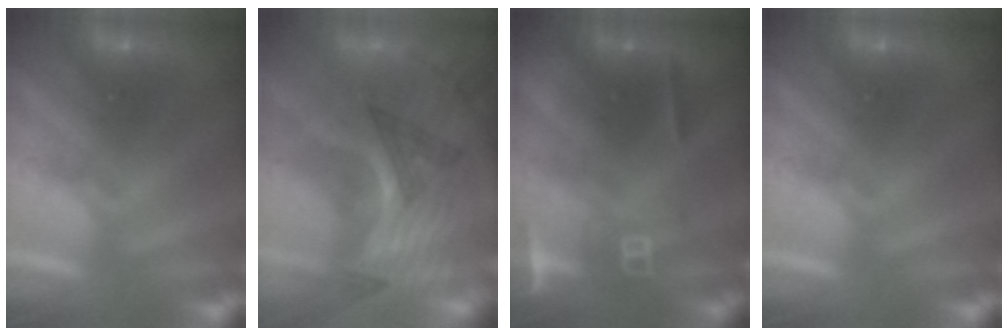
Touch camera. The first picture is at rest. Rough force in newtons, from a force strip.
{"total": 3.0}
{"total": 2.7}
{"total": 0.0}